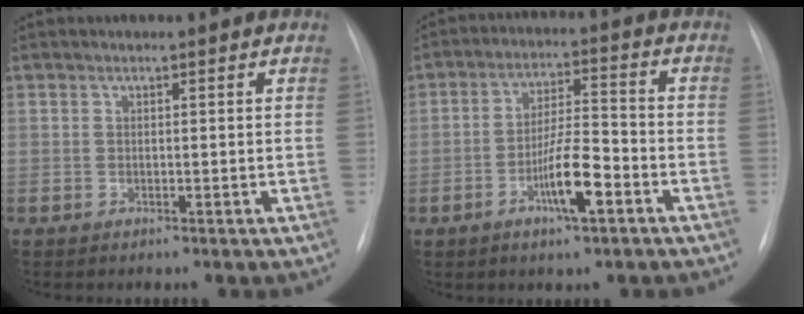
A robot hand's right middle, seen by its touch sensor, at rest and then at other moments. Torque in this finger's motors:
{"motor_torque": [1.41, -0.73, 0.53, 0.16]}